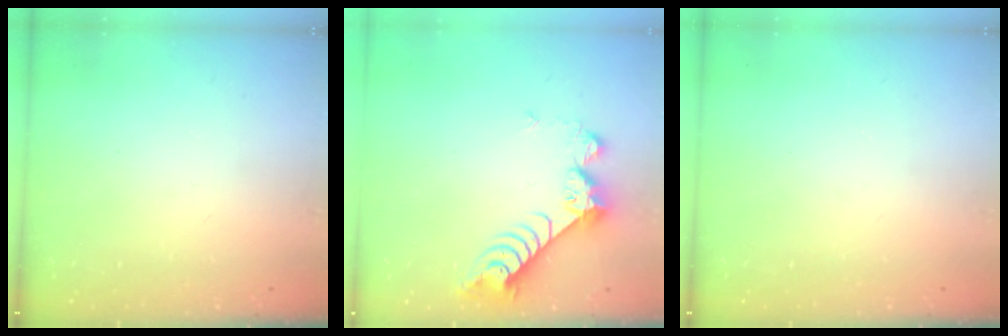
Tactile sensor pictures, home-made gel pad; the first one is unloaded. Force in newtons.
{"total": 8.6, "press": 8.5, "slide": 0.7}
{"total": 0.0}